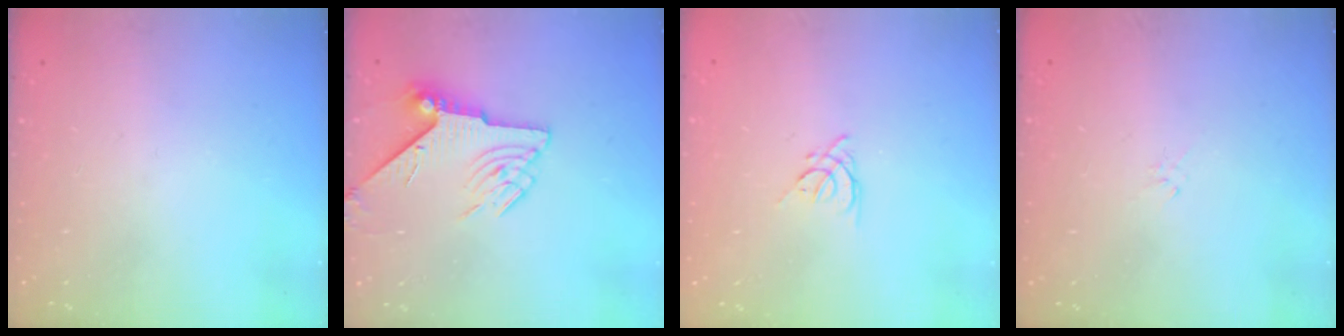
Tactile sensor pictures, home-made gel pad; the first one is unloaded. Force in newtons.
{"total": 7.0, "press": 7.0, "slide": 0.7}
{"total": 3.4, "press": 3.3, "slide": 0.7}
{"total": 0.7, "press": 0.5, "slide": 0.4}